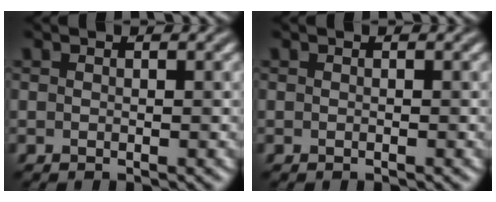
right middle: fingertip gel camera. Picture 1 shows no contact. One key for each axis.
{"total": 0.0}